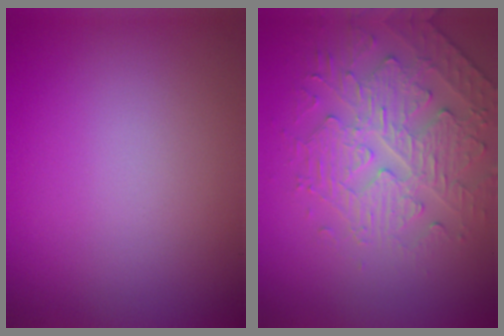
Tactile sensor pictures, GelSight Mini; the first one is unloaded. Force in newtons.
{"total": 4.4, "press": 3.9, "slide": 2.1}